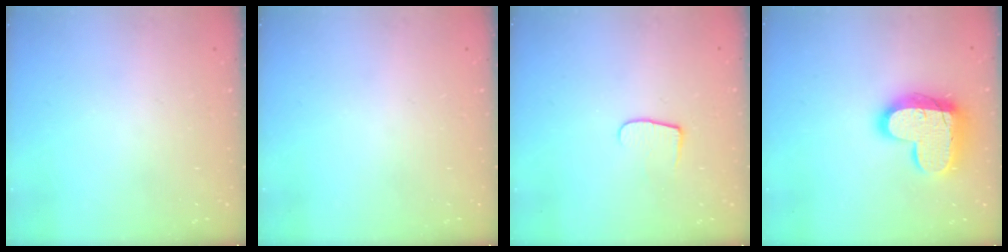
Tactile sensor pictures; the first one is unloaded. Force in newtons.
{"total": 0.0}
{"total": 6.1, "press": 6.0, "slide": 0.6}
{"total": 17.7, "press": 17.7, "slide": 1.3}